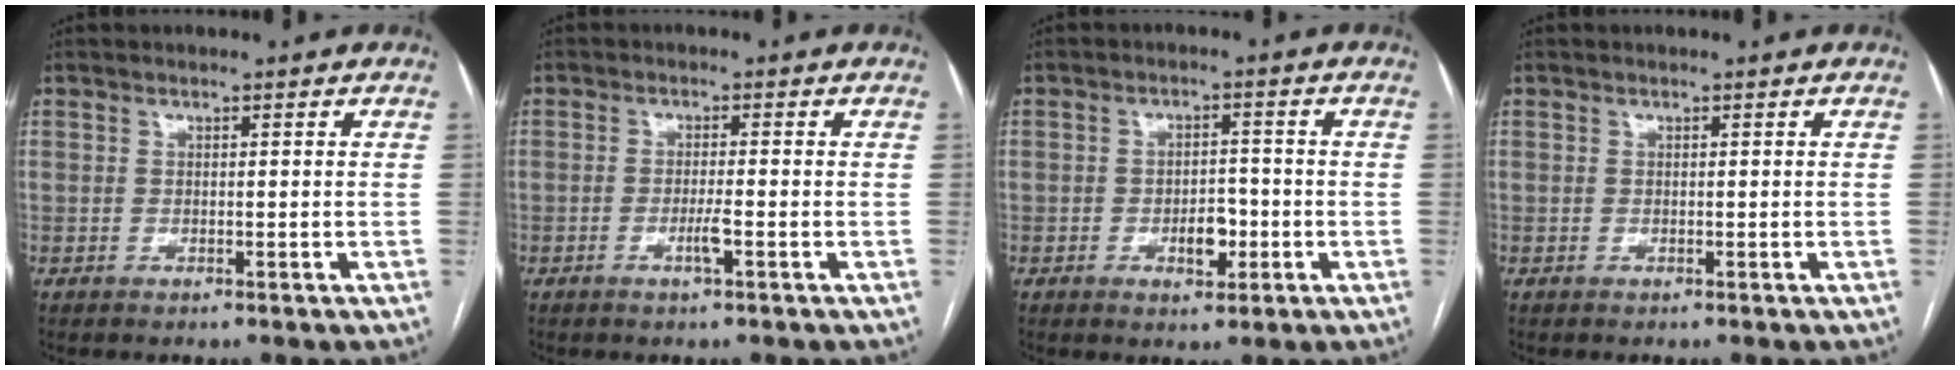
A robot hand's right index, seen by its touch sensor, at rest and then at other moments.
{"total": 2.3, "force": [-1.0, -0.1, 2.1], "torque": [-0.041, -0.003, -0.020]}
{"total": 4.3, "force": [-1.4, 2.3, 3.3], "torque": [-0.045, 0.005, -0.017]}
{"total": 0.0}